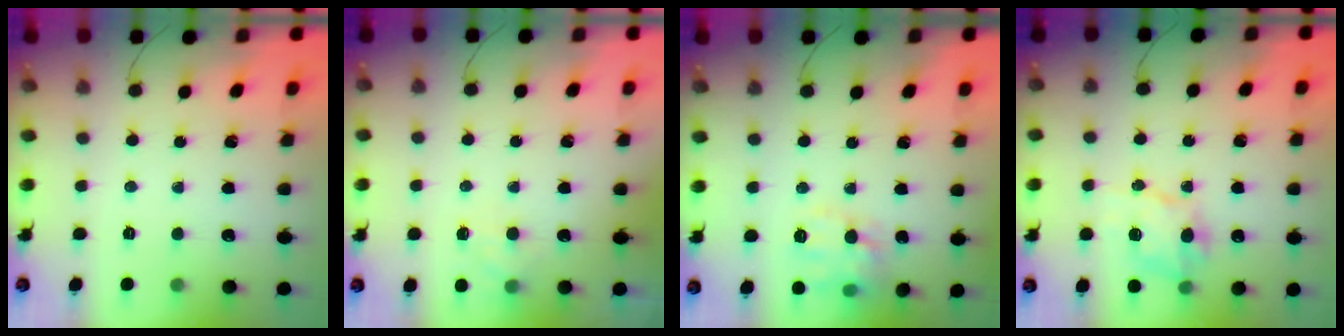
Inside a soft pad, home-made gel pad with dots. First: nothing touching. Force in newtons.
{"total": 6.8, "press": 6.6, "slide": 1.5}
{"total": 10.3, "press": 10.3, "slide": 0.7}
{"total": 9.2, "press": 9.2, "slide": 0.6}